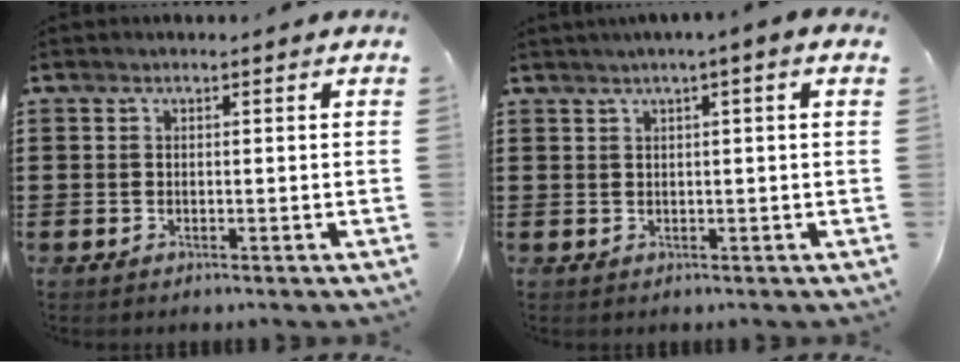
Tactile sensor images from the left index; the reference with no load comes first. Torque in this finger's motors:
{"motor_torque": [2.14, 0.00, 0.61, 0.03]}